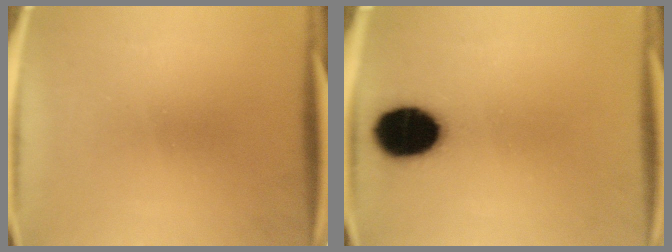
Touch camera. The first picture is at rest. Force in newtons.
{"total": 14.8}